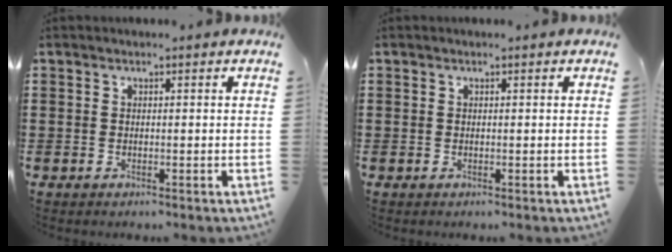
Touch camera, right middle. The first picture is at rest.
{"total": 0.0}